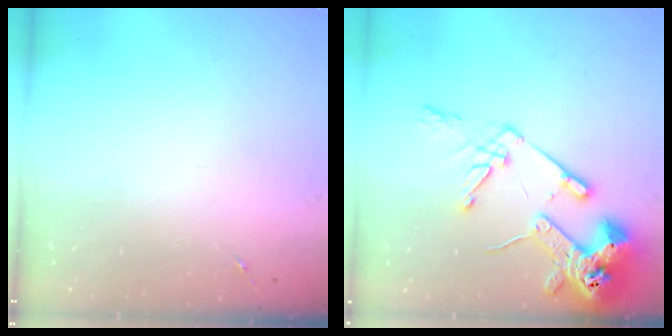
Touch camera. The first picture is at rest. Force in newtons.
{"total": 17.2, "press": 17.1, "slide": 2.2}